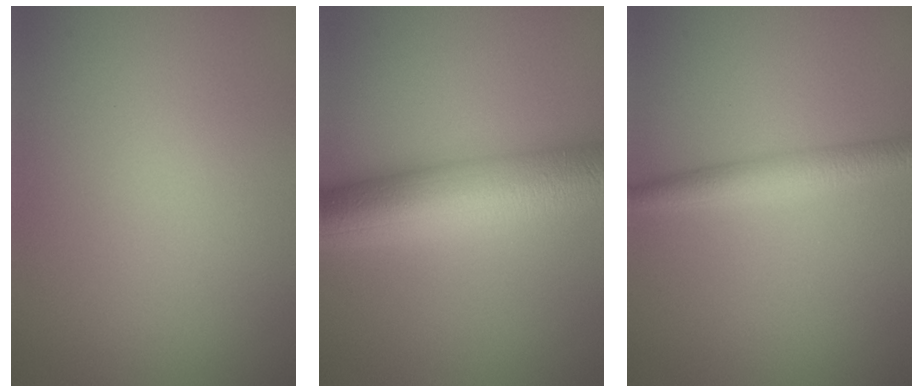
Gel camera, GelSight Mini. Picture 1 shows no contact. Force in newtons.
{"total": 9.9, "press": 9.9, "slide": 0.1}
{"total": 2.9, "press": 2.9, "slide": 0.0}